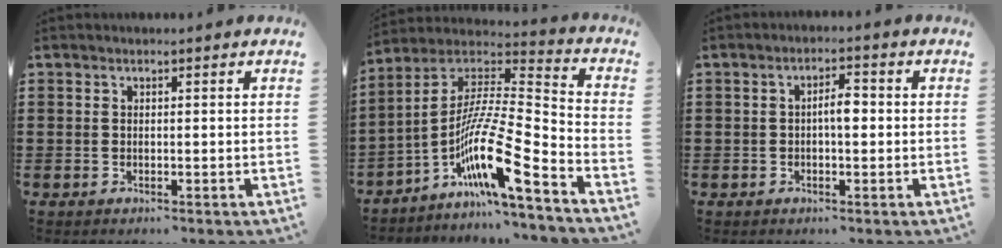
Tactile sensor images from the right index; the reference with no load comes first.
{"total": 13.3, "force": [-7.3, 1.4, 11.1], "torque": [-0.227, -0.020, -0.145]}
{"total": 3.1, "force": [-0.2, 1.0, 2.9], "torque": [-0.054, 0.005, -0.006]}